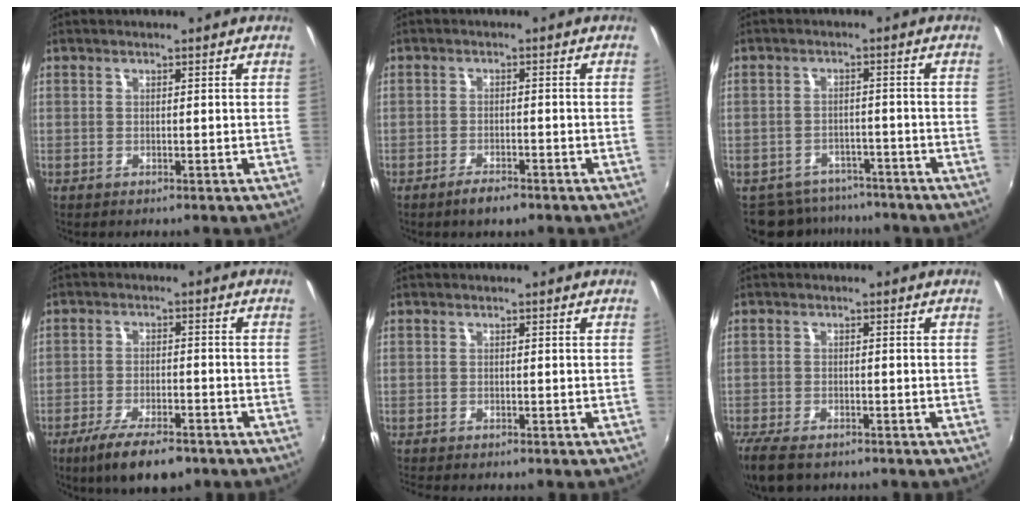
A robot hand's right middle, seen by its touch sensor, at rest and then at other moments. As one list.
[{"total": 3.4, "force": [-2.6, 1.1, 1.9], "torque": [-0.048, -0.006, -0.049]}, {"total": 7.9, "force": [-6.6, 4.1, 1.0], "torque": [-0.028, 0.005, -0.094]}, {"total": 10.1, "force": [-7.2, 3.1, 6.3], "torque": [-0.140, -0.024, -0.120]}, {"total": 2.1, "force": [-1.9, 0.5, 0.8], "torque": [-0.019, -0.017, -0.032]}, {"total": 7.1, "force": [-5.5, 2.7, 3.6], "torque": [-0.098, -0.031, -0.106]}]